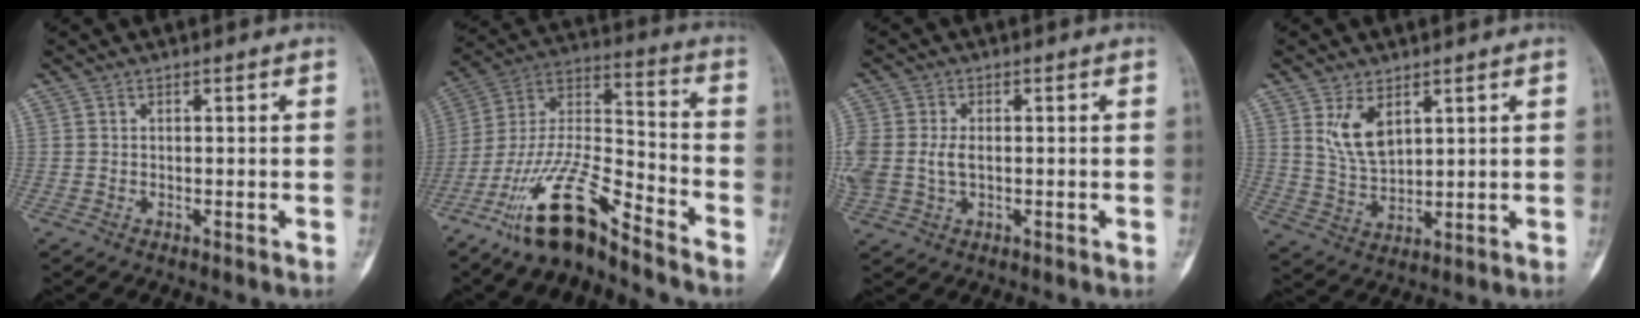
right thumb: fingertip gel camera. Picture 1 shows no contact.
{"total": 16.6, "force": [-12.1, 4.1, 10.7], "torque": [-0.203, 0.082, -0.229]}
{"total": 9.7, "force": [0.0, 6.7, 7.0], "torque": [-0.190, 0.003, 0.008]}
{"total": 7.1, "force": [3.4, 3.8, 5.0], "torque": [-0.082, -0.022, 0.075]}